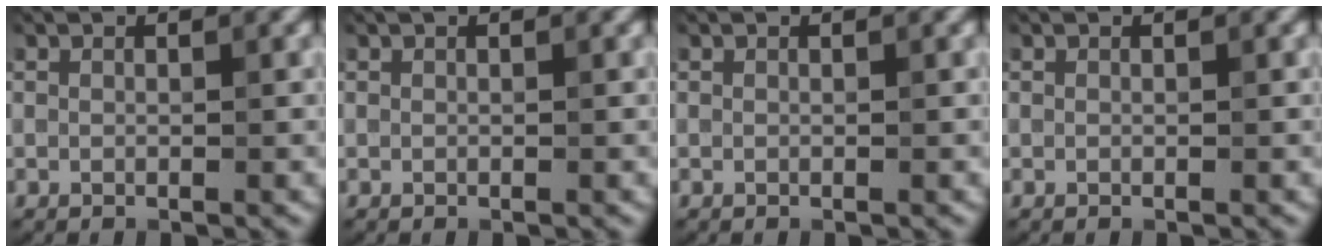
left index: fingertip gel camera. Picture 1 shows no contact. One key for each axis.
{"total": 0.0}
{"total": 0.0}
{"total": 0.0}